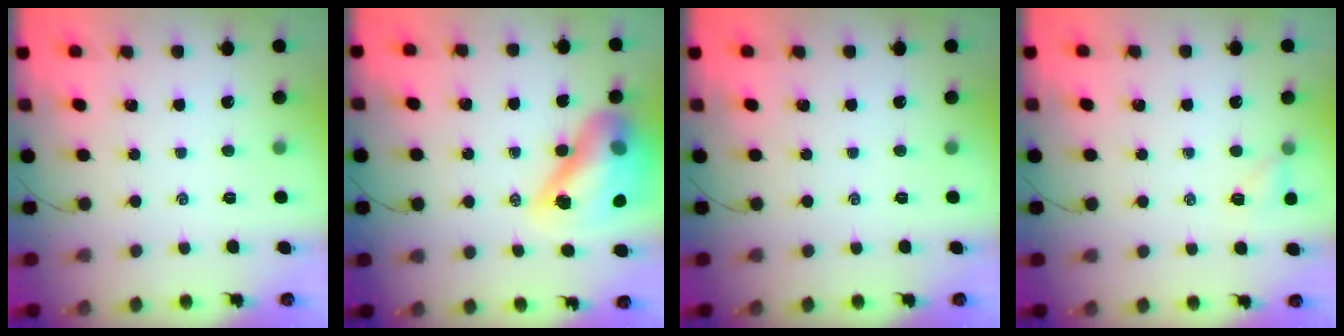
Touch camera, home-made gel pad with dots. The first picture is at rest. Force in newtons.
{"total": 18.3, "press": 17.6, "slide": 4.9}
{"total": 0.0}
{"total": 4.0, "press": 3.8, "slide": 1.3}